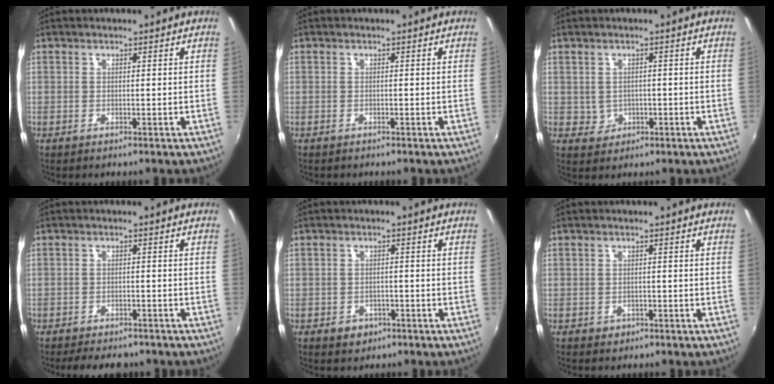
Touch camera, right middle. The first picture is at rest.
{"total": 0.7, "force": [-0.6, 0.2, 0.1], "torque": [-0.005, 0.000, -0.009]}
{"total": 2.9, "force": [-0.2, 2.8, 0.8], "torque": [-0.015, 0.006, 0.006]}
{"total": 7.4, "force": [-6.2, 2.8, 3.0], "torque": [-0.073, -0.013, -0.090]}
{"total": 3.4, "force": [-1.9, 2.6, 1.2], "torque": [-0.029, 0.002, -0.023]}
{"total": 1.7, "force": [-0.9, 1.3, 0.6], "torque": [-0.013, -0.002, -0.009]}